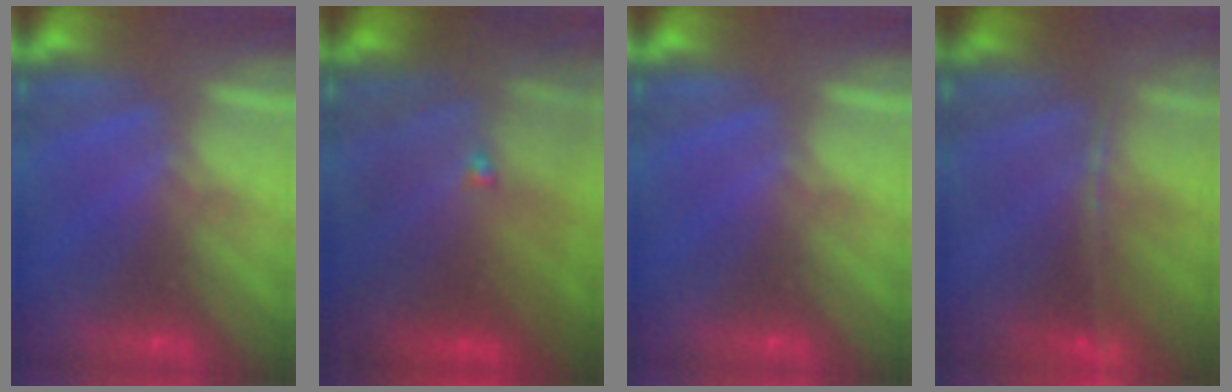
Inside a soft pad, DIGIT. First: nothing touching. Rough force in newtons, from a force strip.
{"total": 10.2}
{"total": 0.0}
{"total": 1.2}